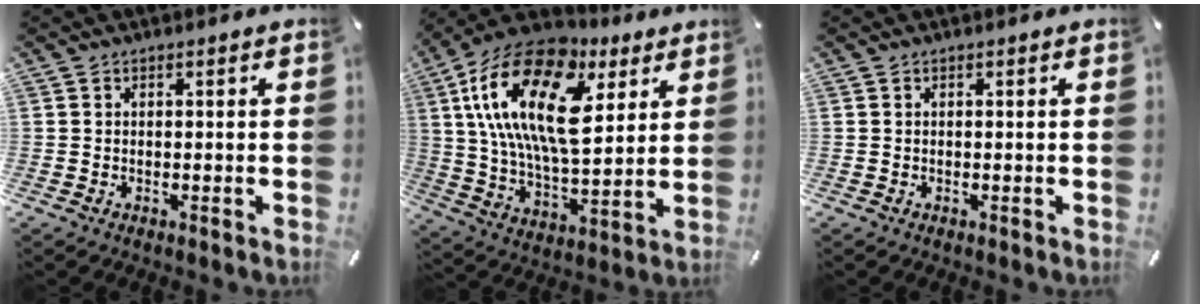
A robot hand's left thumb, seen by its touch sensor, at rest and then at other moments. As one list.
[{"total": 23.6, "force": [9.6, 12.9, 17.3], "torque": [-0.349, -0.037, 0.162]}, {"total": 0.0}]